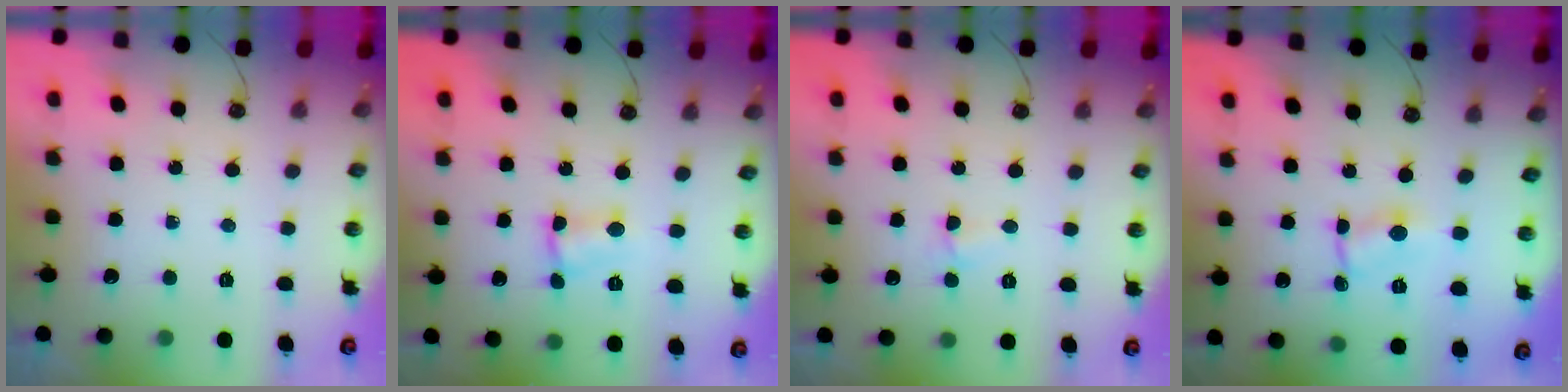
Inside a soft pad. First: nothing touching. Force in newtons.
{"total": 2.1, "press": 2.1, "slide": 0.2}
{"total": 3.7, "press": 3.7, "slide": 0.5}
{"total": 1.1, "press": 1.1, "slide": 0.2}